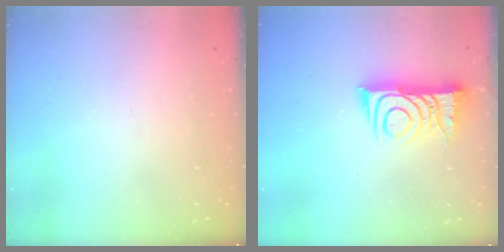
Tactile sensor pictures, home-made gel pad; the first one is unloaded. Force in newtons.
{"total": 9.9, "press": 9.9, "slide": 0.9}